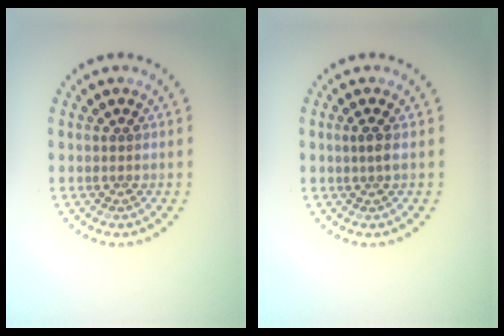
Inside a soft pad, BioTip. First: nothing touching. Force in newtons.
{"total": 1.0, "press": 0.8, "slide": 0.6}